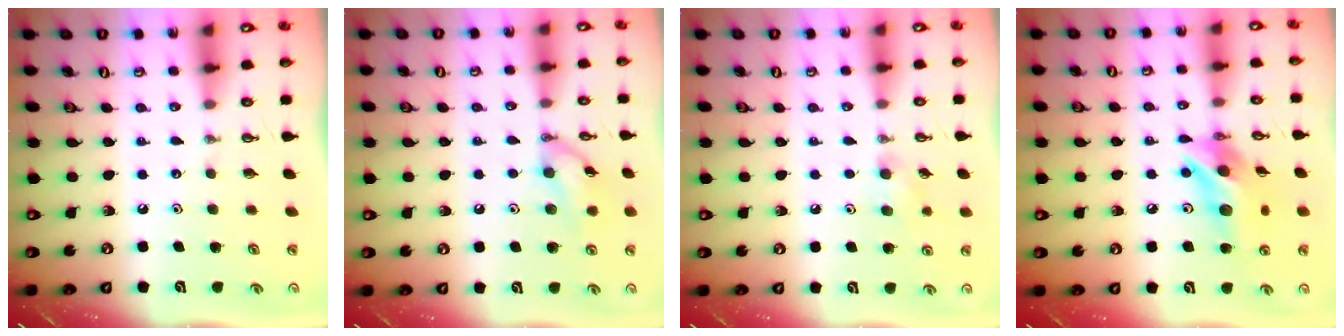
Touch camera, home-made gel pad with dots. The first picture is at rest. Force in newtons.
{"total": 10.3, "press": 10.3, "slide": 0.6}
{"total": 7.1, "press": 6.9, "slide": 1.7}
{"total": 14.3, "press": 14.3, "slide": 1.0}